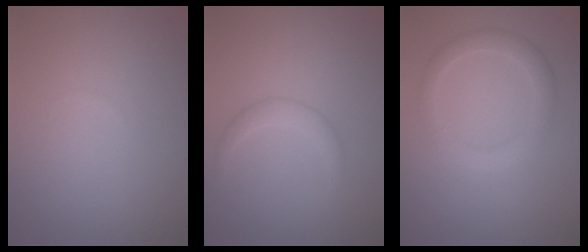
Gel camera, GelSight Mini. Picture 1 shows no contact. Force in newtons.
{"total": 1.5, "press": 1.5, "slide": 0.1}
{"total": 2.4, "press": 2.4, "slide": 0.2}